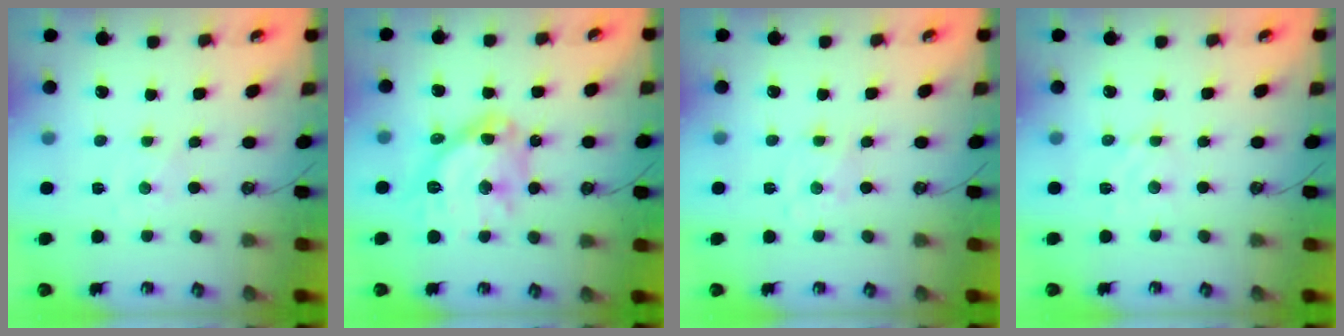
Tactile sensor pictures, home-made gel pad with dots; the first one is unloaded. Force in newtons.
{"total": 18.9, "press": 18.8, "slide": 1.9}
{"total": 1.5, "press": 1.5, "slide": 0.3}
{"total": 3.5, "press": 3.4, "slide": 0.6}